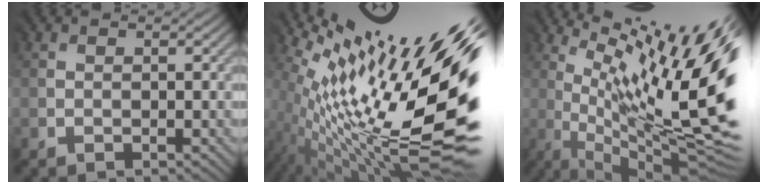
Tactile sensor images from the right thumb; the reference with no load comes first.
{"total": 18.6, "force": [4.2, 5.2, 17.4], "torque": [-0.283, -0.018, 0.077]}
{"total": 17.5, "force": [5.0, 3.8, 16.4], "torque": [-0.256, -0.002, 0.115]}